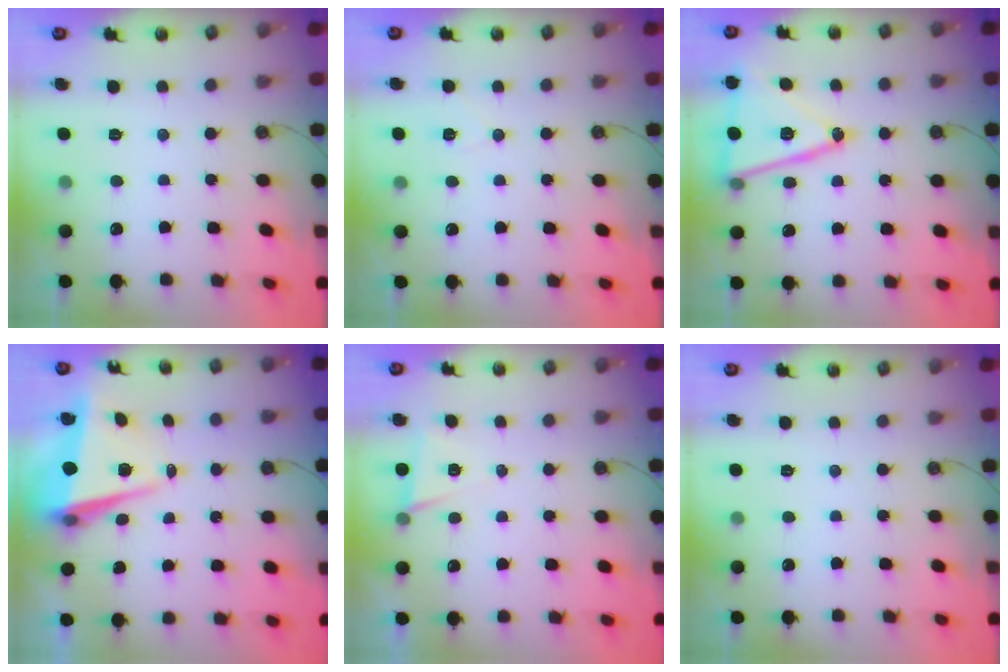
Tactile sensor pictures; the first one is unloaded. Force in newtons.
{"total": 6.3, "press": 5.6, "slide": 2.9}
{"total": 18.6, "press": 18.2, "slide": 3.5}
{"total": 6.6, "press": 6.4, "slide": 1.5}
{"total": 5.5, "press": 3.2, "slide": 4.4}
{"total": 0.0}